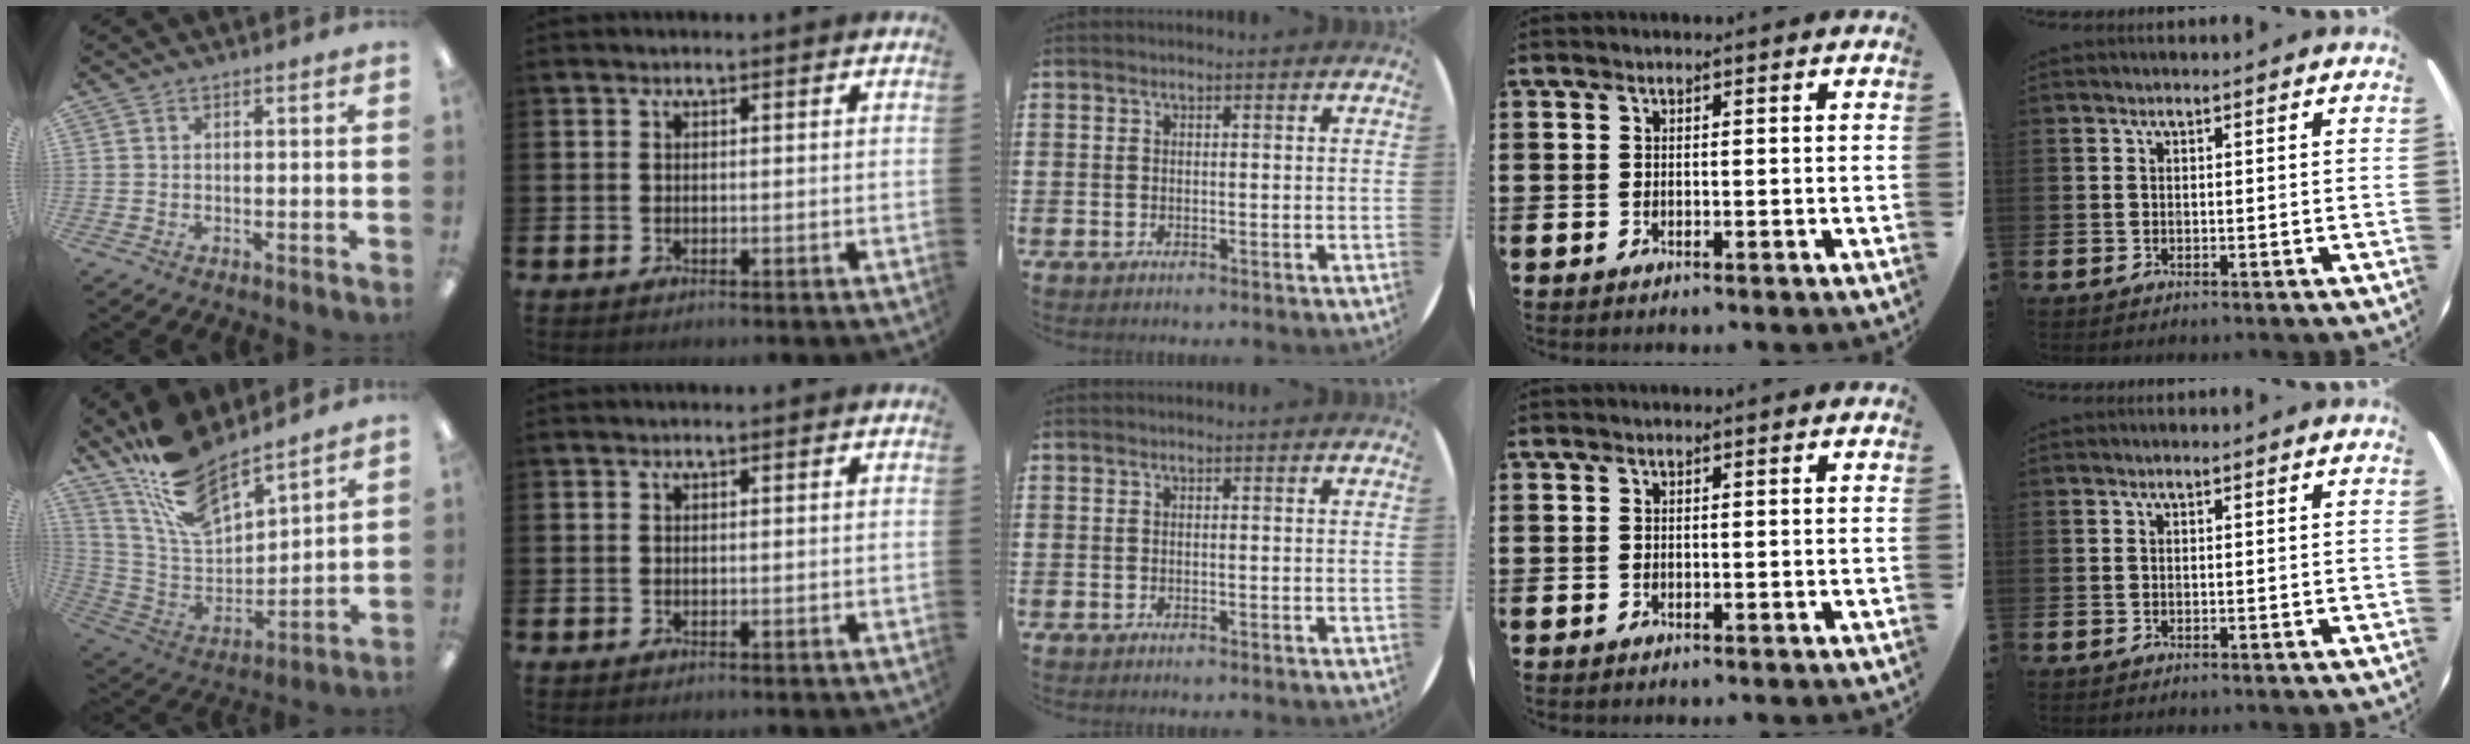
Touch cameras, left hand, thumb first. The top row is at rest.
{"thumb": {"total": 17.8, "force": [14.7, 6.2, 7.9], "torque": [-0.180, -0.086, 0.269]}}